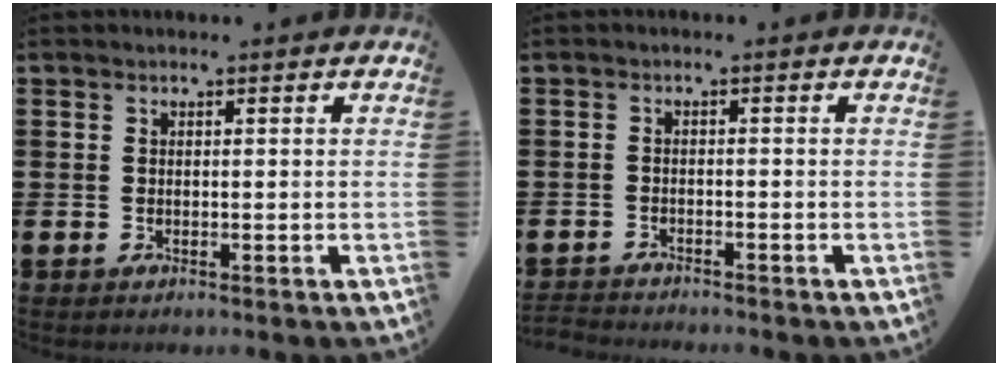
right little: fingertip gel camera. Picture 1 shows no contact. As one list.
[{"total": 1.7, "force": [-1.7, 0.0, -0.1], "torque": [-0.002, 0.001, -0.036]}]